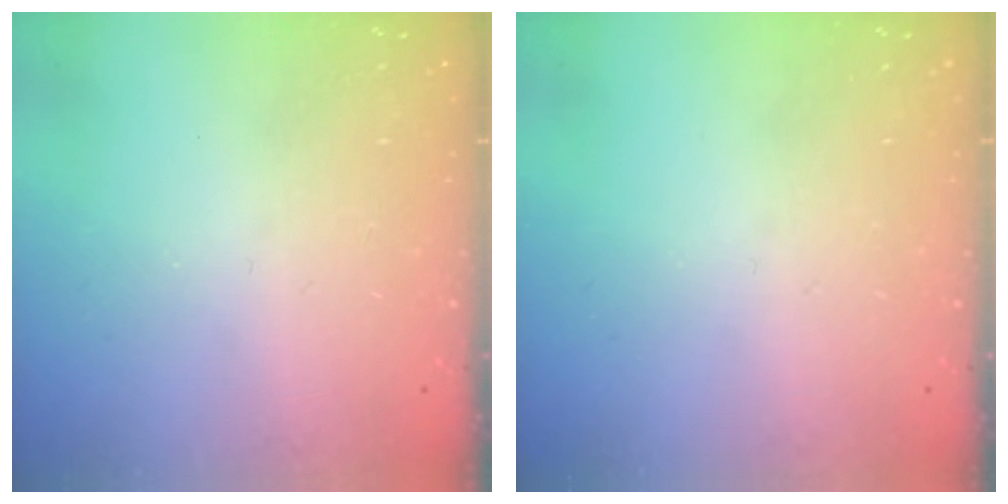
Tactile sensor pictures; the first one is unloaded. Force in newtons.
{"total": 0.0}